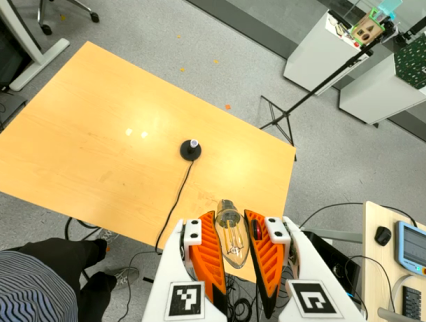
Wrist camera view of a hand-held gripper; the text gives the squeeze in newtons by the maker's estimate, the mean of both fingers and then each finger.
{"total": 22.8, "left": 25.1, "right": 20.6}